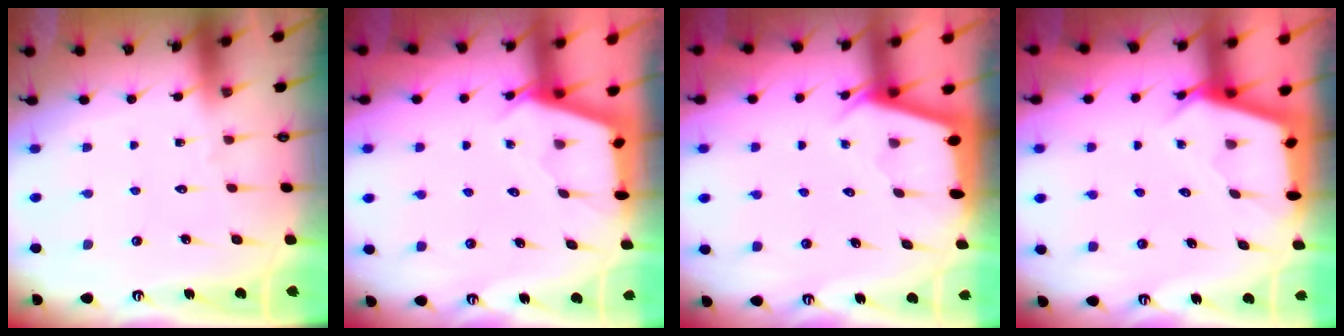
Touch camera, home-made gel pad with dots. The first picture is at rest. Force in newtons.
{"total": 2.6, "press": 2.6, "slide": 0.4}
{"total": 2.2, "press": 2.2, "slide": 0.3}
{"total": 2.9, "press": 2.9, "slide": 0.3}